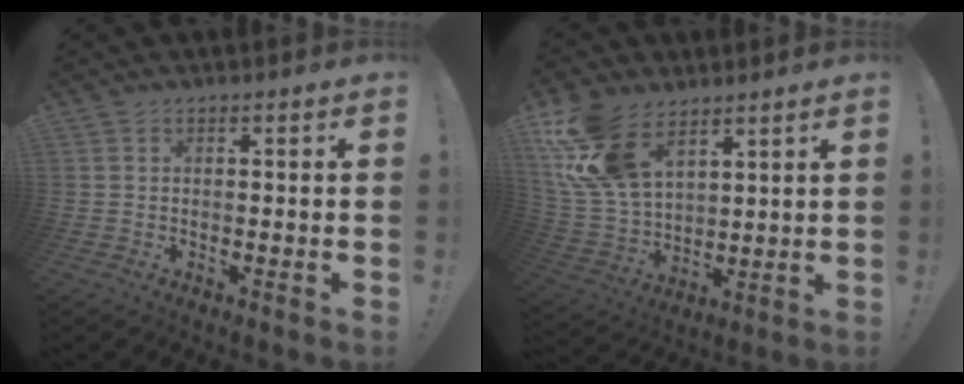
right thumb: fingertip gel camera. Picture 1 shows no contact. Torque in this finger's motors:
{"motor_torque": [0.27, 0.50, 0.82, 0.15, 0.14]}